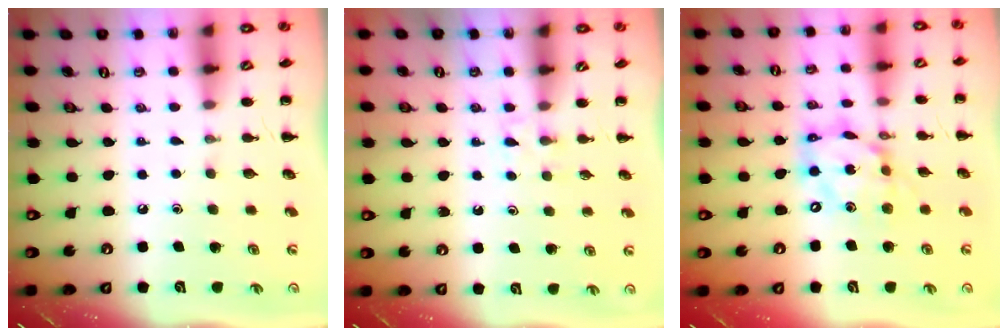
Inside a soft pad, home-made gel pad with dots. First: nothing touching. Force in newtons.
{"total": 2.2, "press": 2.0, "slide": 1.0}
{"total": 14.0, "press": 13.5, "slide": 3.7}